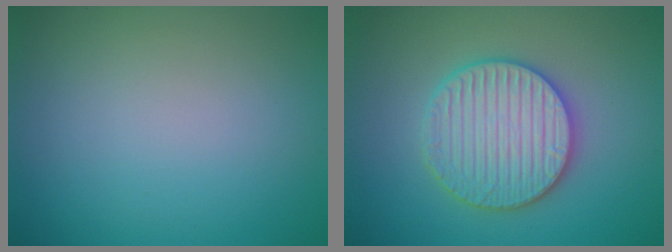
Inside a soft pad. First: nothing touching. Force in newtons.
{"total": 5.7, "press": 5.6, "slide": 1.1}